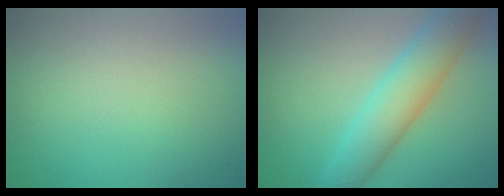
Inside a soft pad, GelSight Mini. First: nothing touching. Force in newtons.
{"total": 5.9, "press": 5.9, "slide": 0.2}